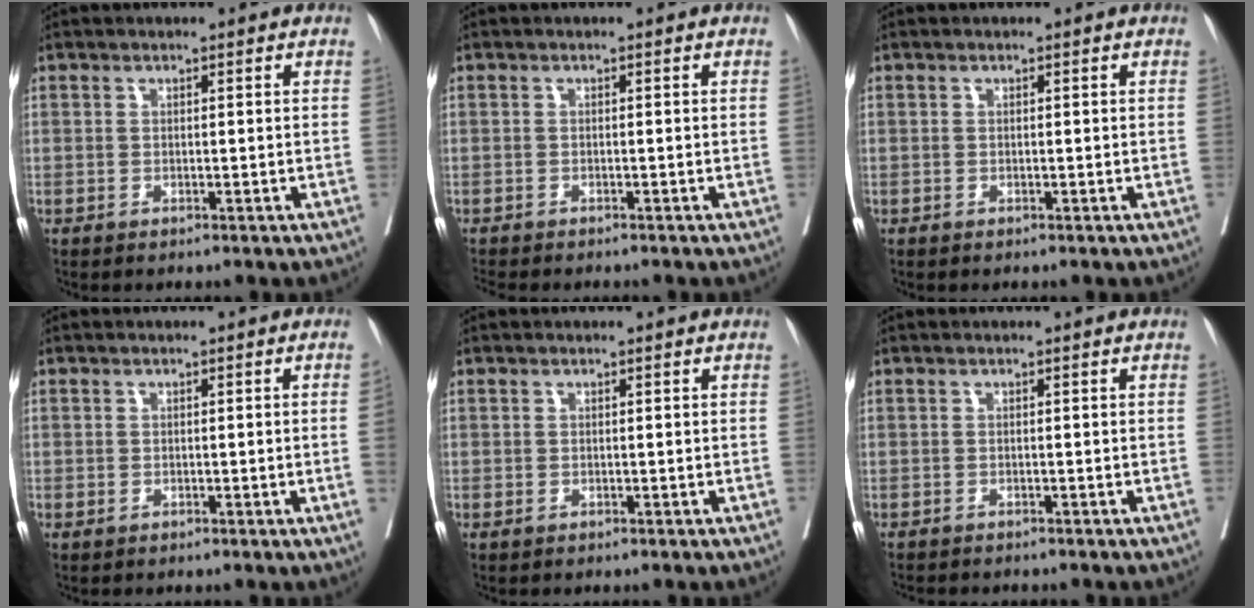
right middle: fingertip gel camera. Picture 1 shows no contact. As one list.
[{"total": 5.1, "force": [-4.6, 0.7, 2.2], "torque": [-0.027, -0.010, -0.066]}, {"total": 0.0}, {"total": 0.9, "force": [-0.1, 0.1, 0.9], "torque": [-0.015, 0.004, 0.001]}, {"total": 0.0}, {"total": 3.5, "force": [-3.2, 0.6, 1.3], "torque": [-0.020, -0.006, -0.041]}]